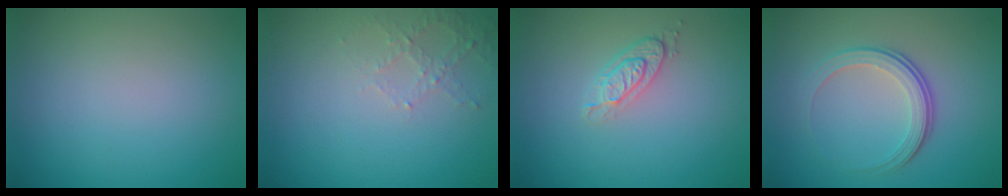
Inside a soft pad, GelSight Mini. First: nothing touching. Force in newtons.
{"total": 1.8, "press": 1.7, "slide": 0.5}
{"total": 2.4, "press": 1.9, "slide": 1.4}
{"total": 3.7, "press": 2.5, "slide": 2.8}